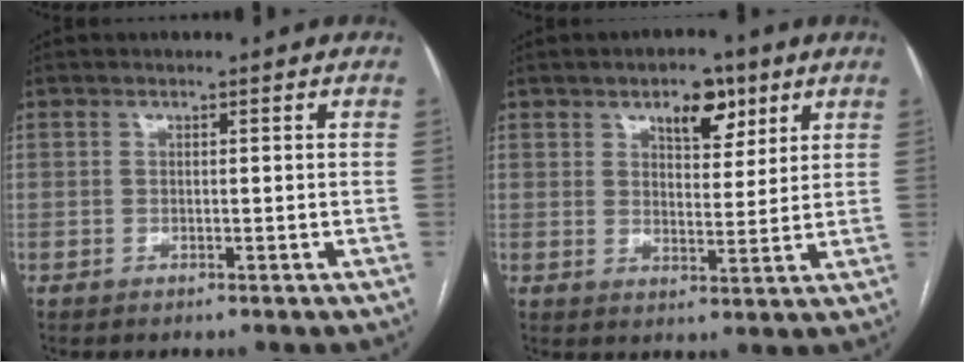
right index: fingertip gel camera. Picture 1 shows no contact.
{"total": 6.9, "force": [4.0, 3.3, 4.5], "torque": [-0.064, 0.006, 0.062]}